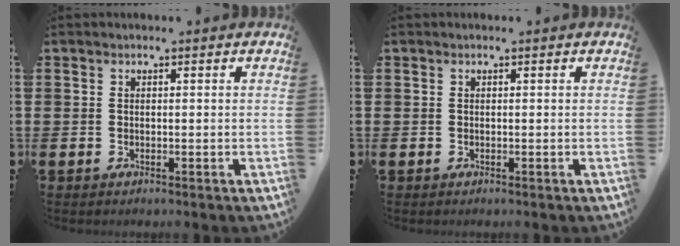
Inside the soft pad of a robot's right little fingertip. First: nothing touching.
{"total": 0.0}